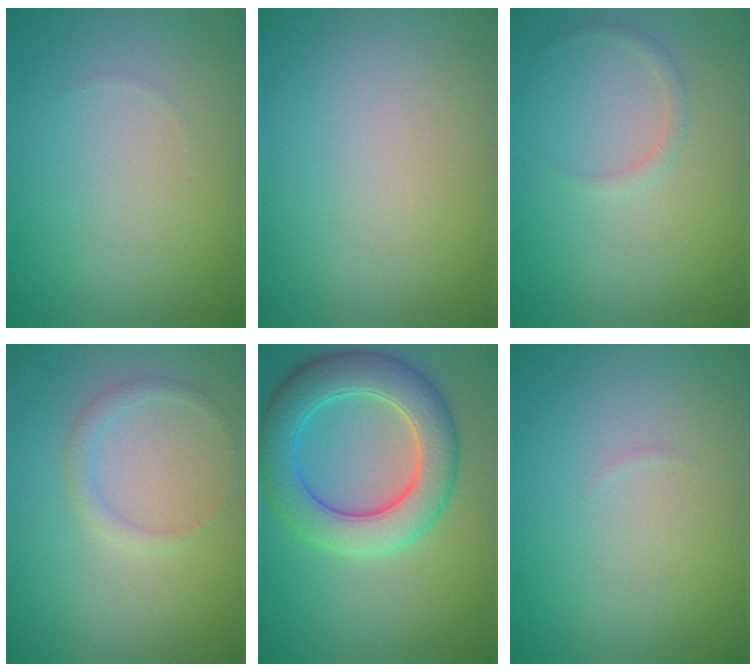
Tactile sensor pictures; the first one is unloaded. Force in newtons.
{"total": 0.0}
{"total": 0.8, "press": 0.8, "slide": 0.1}
{"total": 1.3, "press": 1.3, "slide": 0.1}
{"total": 6.8, "press": 6.8, "slide": 0.3}
{"total": 0.0}